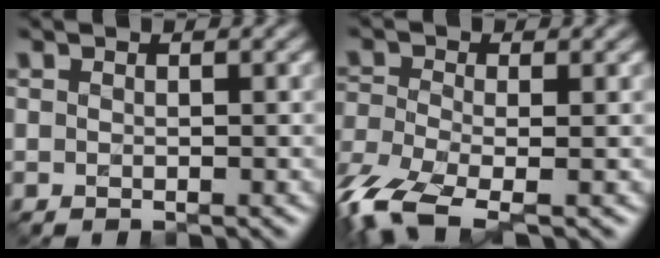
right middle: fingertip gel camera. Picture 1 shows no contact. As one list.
[{"total": 7.0, "force": [-4.2, 2.7, 4.9], "torque": [-0.117, -0.022, -0.091]}]